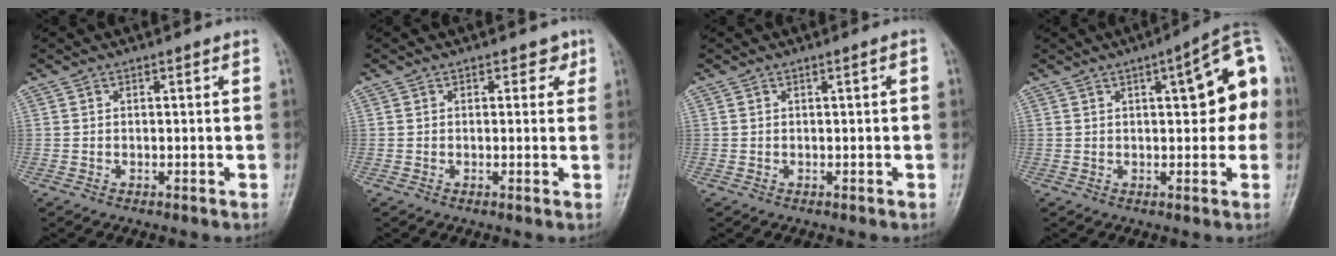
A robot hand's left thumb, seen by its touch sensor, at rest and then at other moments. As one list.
[{"total": 2.5, "force": [1.1, 1.9, 1.2], "torque": [0.014, -0.001, 0.006]}, {"total": 0.9, "force": [0.0, 0.3, 0.9], "torque": [-0.013, 0.002, 0.000]}, {"total": 12.5, "force": [2.1, 4.9, 11.3], "torque": [-0.105, 0.031, 0.018]}]